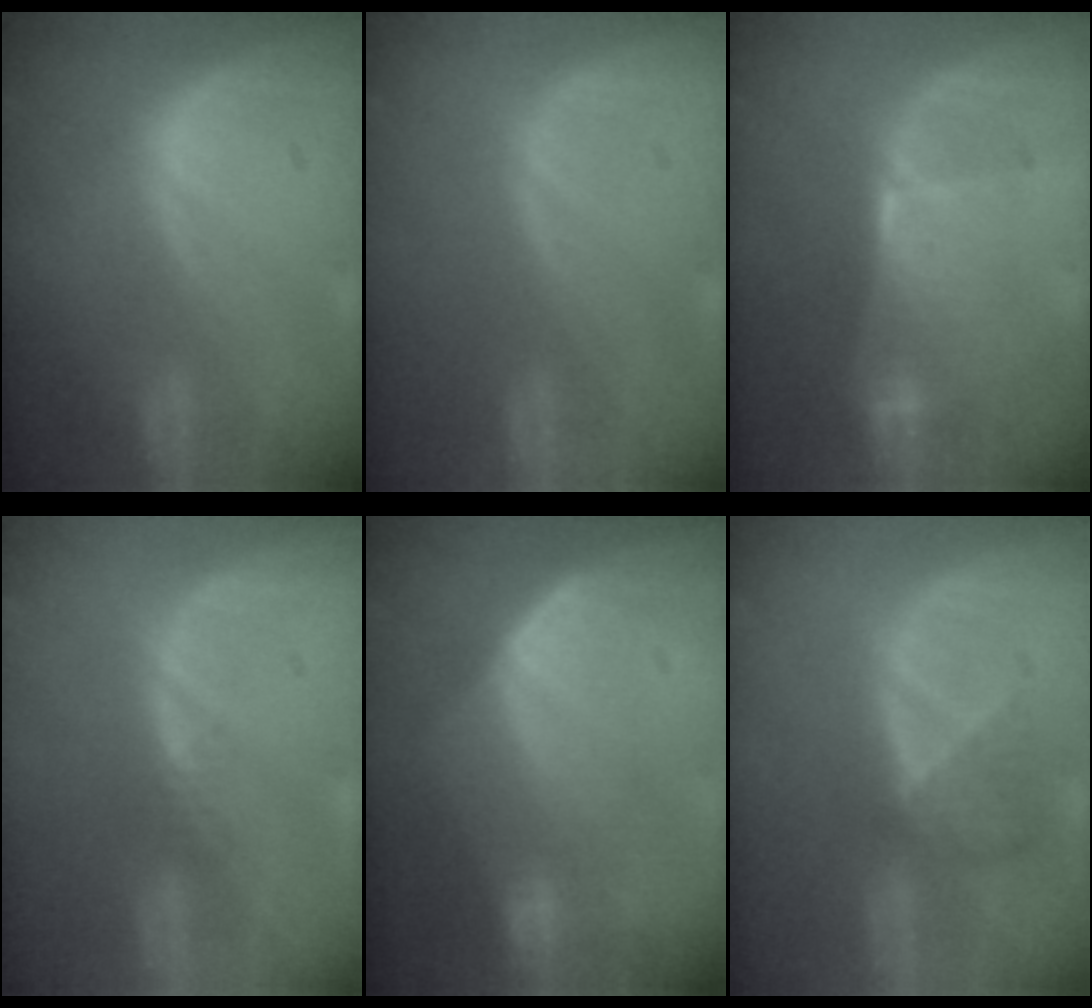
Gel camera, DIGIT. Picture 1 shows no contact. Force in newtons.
{"total": 0.0}
{"total": 6.5, "press": 6.1, "slide": 2.4}
{"total": 0.9, "press": 0.8, "slide": 0.4}
{"total": 7.0, "press": 6.4, "slide": 3.0}
{"total": 3.5, "press": 3.4, "slide": 0.9}